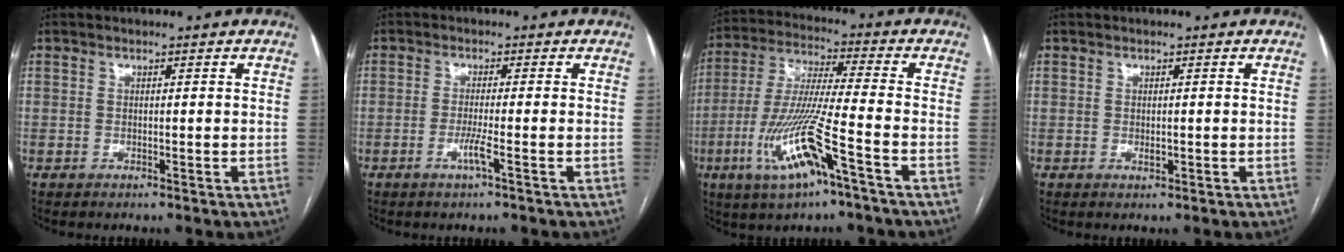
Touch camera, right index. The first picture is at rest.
{"total": 2.5, "force": [-1.1, -0.5, 2.1], "torque": [-0.045, -0.005, -0.025]}
{"total": 13.9, "force": [-6.1, 0.6, 12.4], "torque": [-0.262, -0.014, -0.113]}
{"total": 0.8, "force": [-0.1, 0.5, 0.6], "torque": [-0.010, -0.001, -0.001]}